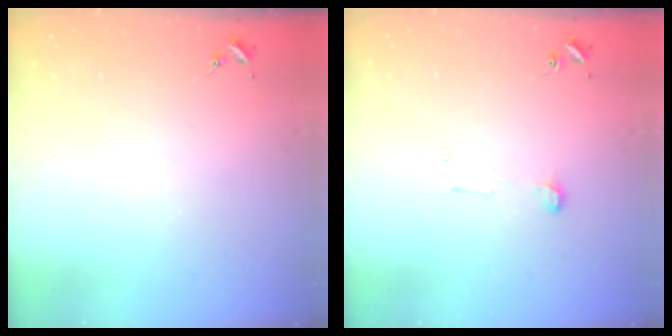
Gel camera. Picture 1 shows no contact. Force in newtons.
{"total": 3.9, "press": 3.9, "slide": 0.3}